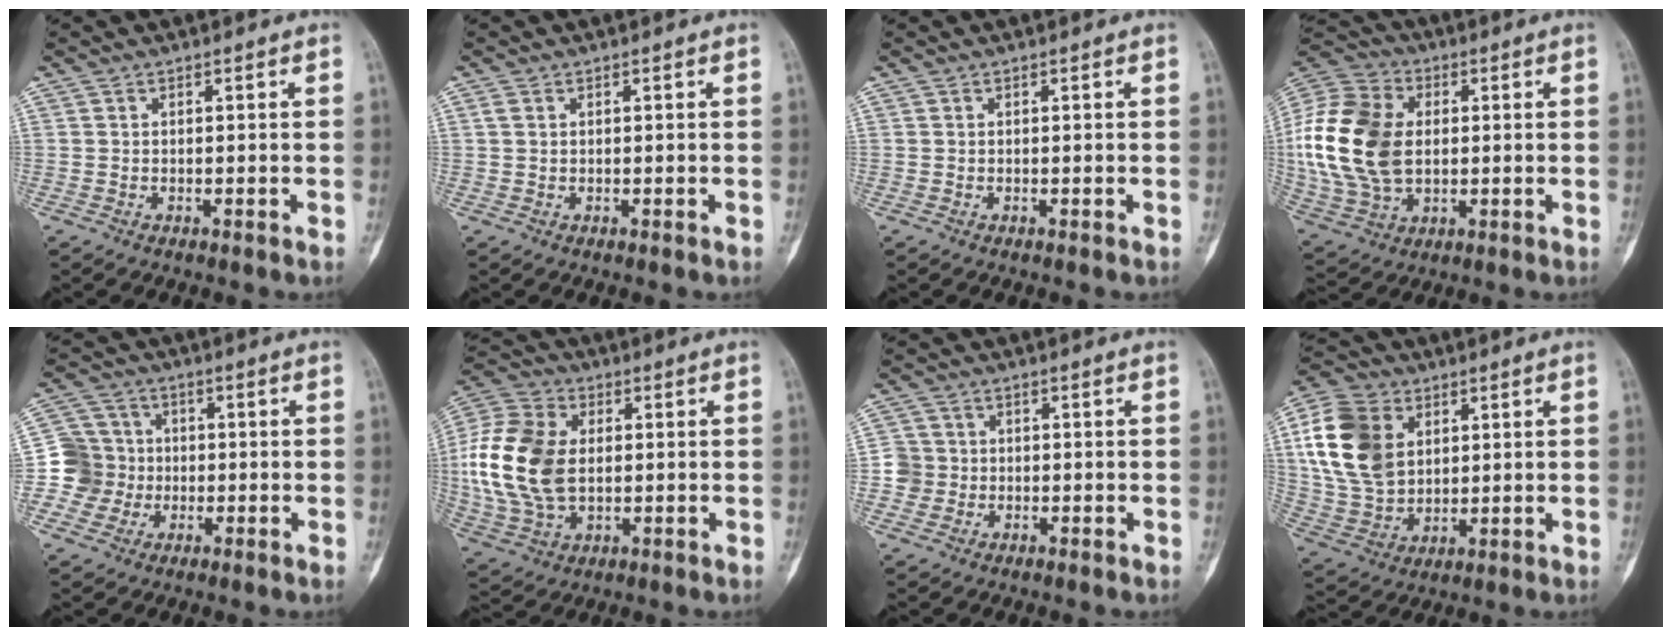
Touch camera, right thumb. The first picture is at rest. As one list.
[{"total": 0.9, "force": [0.4, 0.7, 0.5], "torque": [-0.007, 0.003, 0.007]}, {"total": 0.0}, {"total": 20.9, "force": [1.2, 14.5, 15.0], "torque": [-0.304, 0.003, 0.027]}, {"total": 8.3, "force": [-1.6, 8.2, 0.6], "torque": [0.033, 0.026, -0.037]}, {"total": 18.1, "force": [0.7, 12.1, 13.4], "torque": [-0.269, 0.008, 0.016]}, {"total": 3.7, "force": [-0.7, 3.6, 0.0], "torque": [0.031, 0.012, -0.022]}, {"total": 16.6, "force": [4.4, 12.3, 10.3], "torque": [-0.182, -0.002, 0.086]}]